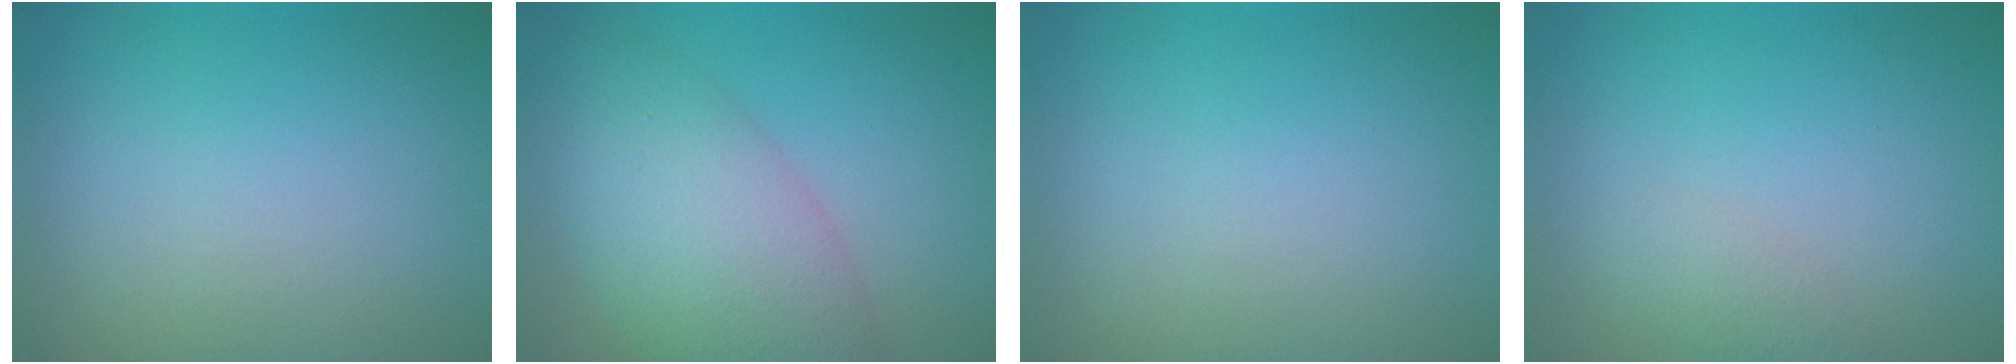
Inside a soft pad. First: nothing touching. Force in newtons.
{"total": 7.7, "press": 7.7, "slide": 0.4}
{"total": 0.0}
{"total": 1.4, "press": 1.4, "slide": 0.1}